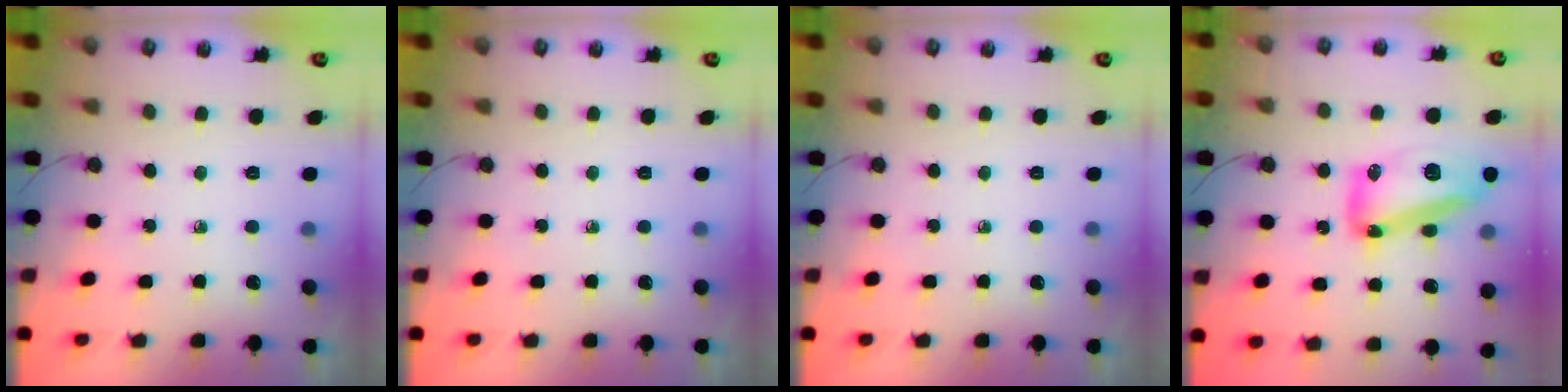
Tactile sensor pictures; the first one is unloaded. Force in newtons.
{"total": 0.0}
{"total": 0.0}
{"total": 16.4, "press": 16.3, "slide": 1.3}